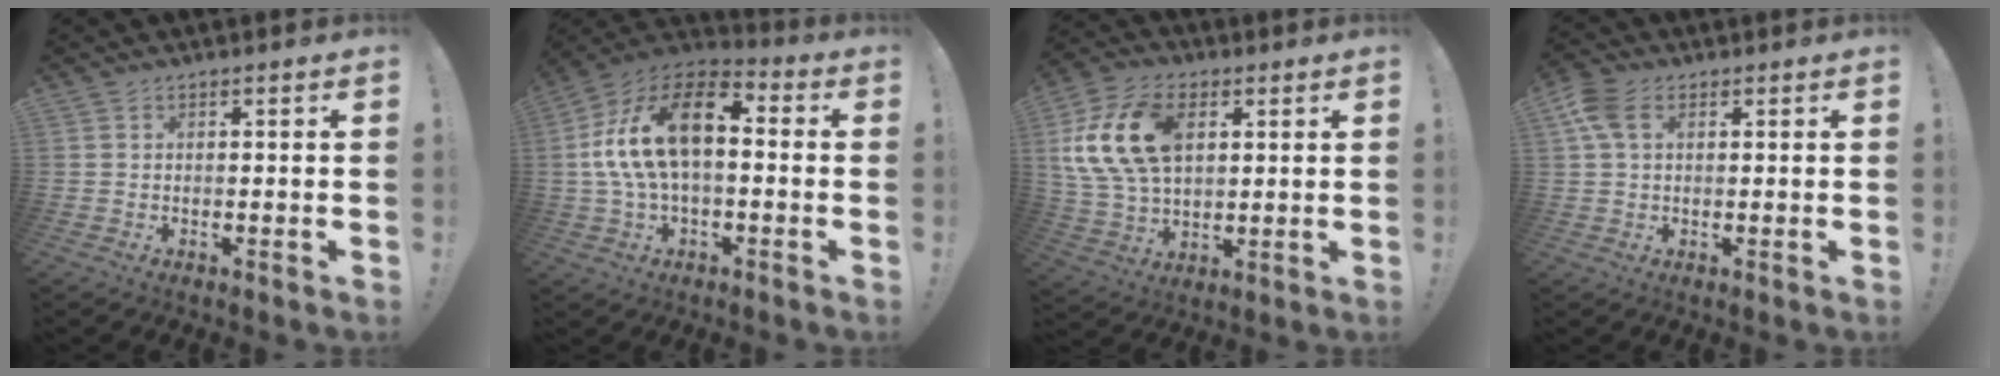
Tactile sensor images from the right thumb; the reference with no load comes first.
{"total": 20.2, "force": [3.5, 11.4, 16.2], "torque": [-0.291, 0.002, 0.065]}
{"total": 19.0, "force": [4.9, 12.5, 13.4], "torque": [-0.249, -0.007, 0.089]}
{"total": 6.6, "force": [2.3, 4.3, 4.4], "torque": [-0.088, 0.003, 0.048]}